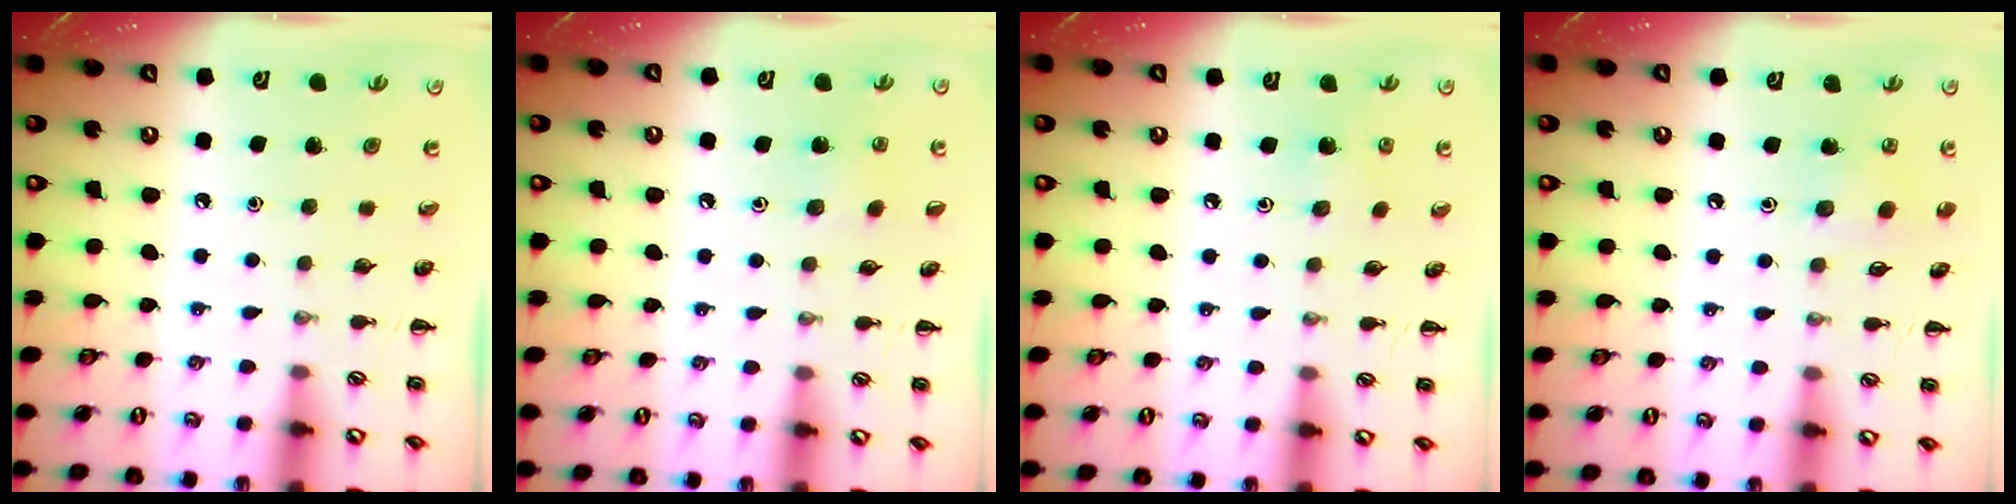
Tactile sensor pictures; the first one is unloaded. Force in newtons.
{"total": 5.8, "press": 5.5, "slide": 1.7}
{"total": 3.8, "press": 3.6, "slide": 1.2}
{"total": 3.8, "press": 3.7, "slide": 1.1}